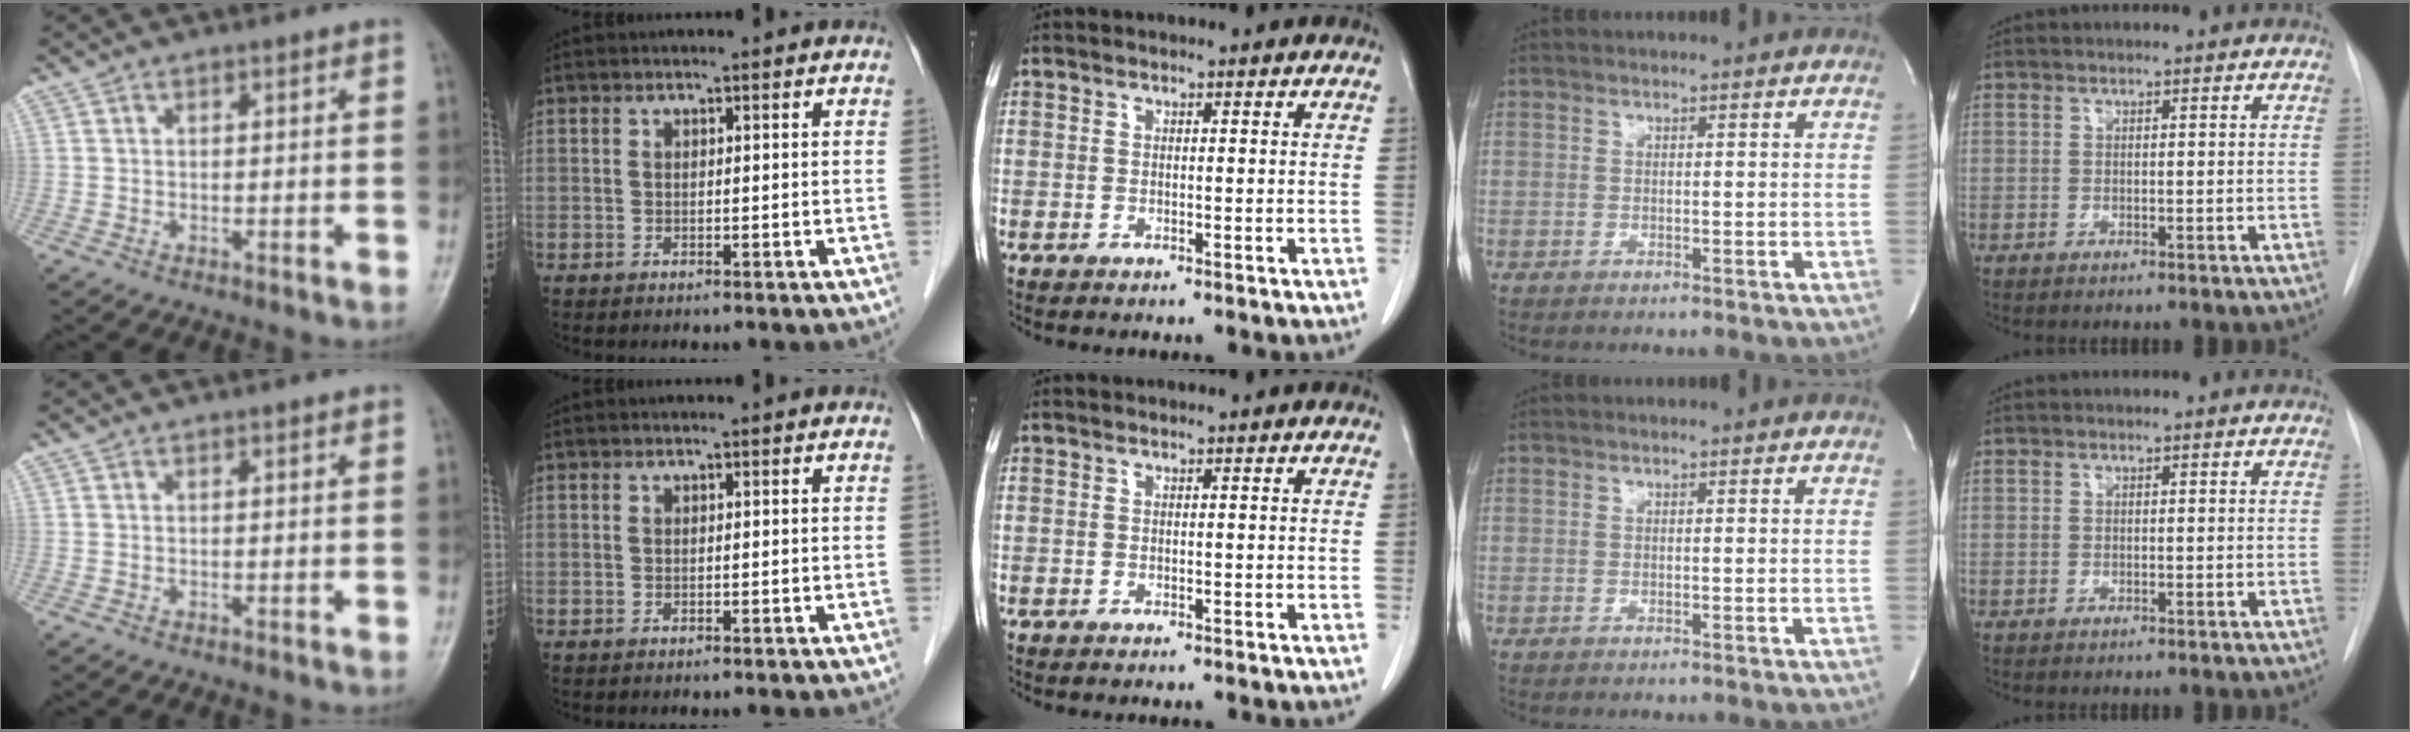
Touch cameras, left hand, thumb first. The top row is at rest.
{}